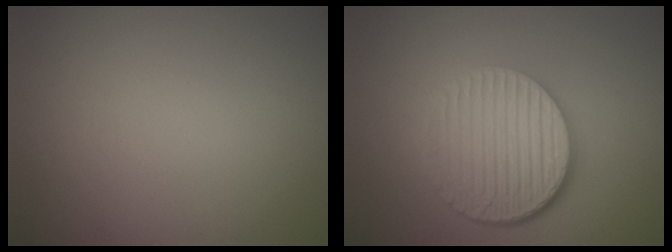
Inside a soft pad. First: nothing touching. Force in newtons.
{"total": 6.2, "press": 4.2, "slide": 4.5}